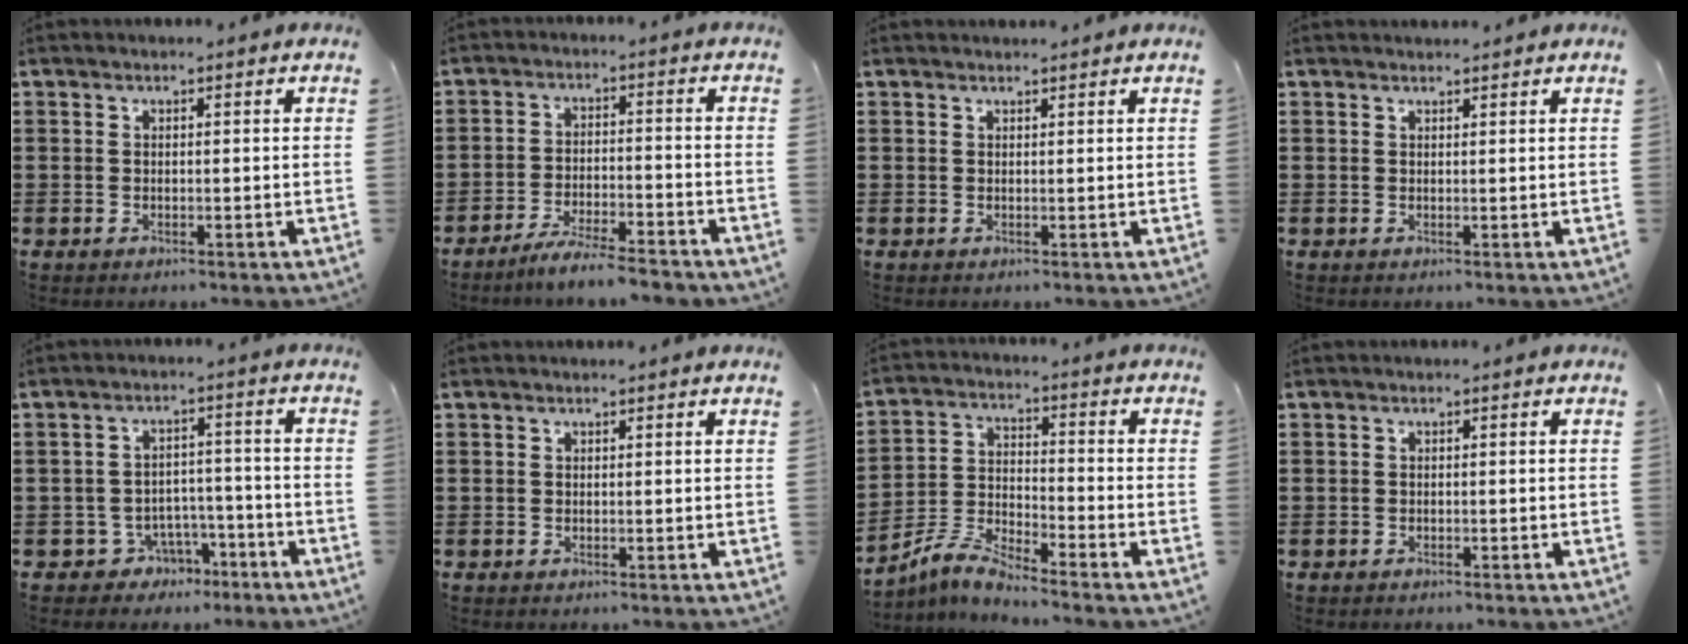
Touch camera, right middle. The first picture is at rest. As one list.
[{"total": 5.1, "force": [-4.6, 0.0, 2.0], "torque": [-0.046, -0.006, -0.091]}, {"total": 0.7, "force": [0.7, 0.0, 0.0], "torque": [0.006, -0.003, 0.011]}, {"total": 0.9, "force": [0.9, 0.1, 0.0], "torque": [0.005, -0.003, 0.015]}, {"total": 4.1, "force": [-3.3, 2.3, 0.7], "torque": [-0.023, 0.012, -0.067]}, {"total": 0.0}, {"total": 6.1, "force": [-5.6, 0.6, 2.3], "torque": [-0.068, -0.010, -0.116]}, {"total": 0.5, "force": [-0.4, 0.2, 0.0], "torque": [0.000, 0.003, -0.011]}]